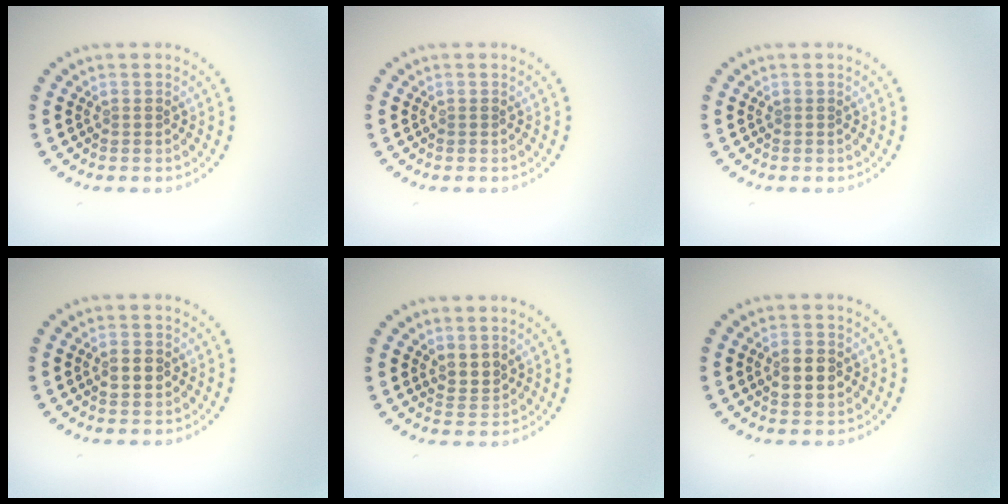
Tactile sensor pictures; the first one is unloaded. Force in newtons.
{"total": 0.0}
{"total": 0.0}
{"total": 2.2, "press": 2.1, "slide": 0.1}
{"total": 1.7, "press": 1.3, "slide": 1.0}
{"total": 2.9, "press": 2.9, "slide": 0.2}